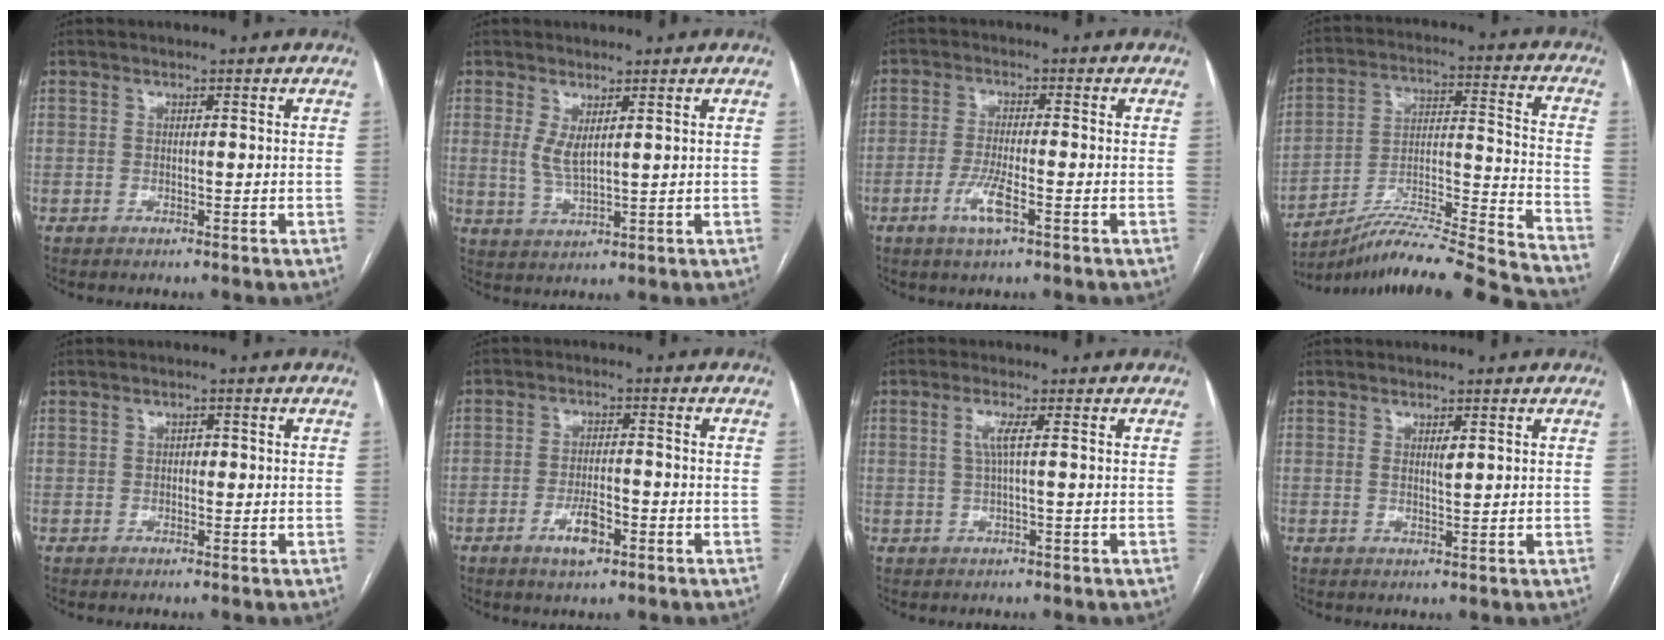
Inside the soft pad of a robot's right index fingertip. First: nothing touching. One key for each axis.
{"total": 3.5, "fx": 1.3, "fy": 0.9, "fz": 3.2, "tx": -0.070, "ty": -0.006, "tz": 0.035}
{"total": 5.0, "fx": -2.3, "fy": 0.6, "fz": 4.4, "tx": -0.091, "ty": -0.007, "tz": -0.044}
{"total": 24.2, "fx": -22.2, "fy": -2.0, "fz": 9.2, "tx": -0.122, "ty": -0.007, "tz": -0.347}
{"total": 0.9, "fx": -0.1, "fy": 0.7, "fz": 0.6, "tx": -0.007, "ty": 0.005, "tz": -0.005}
{"total": 4.9, "fx": -2.4, "fy": 1.6, "fz": 3.9, "tx": -0.074, "ty": 0.000, "tz": -0.038}
{"total": 2.5, "fx": 0.5, "fy": -0.1, "fz": 2.4, "tx": -0.054, "ty": 0.005, "tz": 0.009}
{"total": 1.5, "fx": 0.6, "fy": 0.3, "fz": 1.3, "tx": -0.024, "ty": -0.004, "tz": 0.011}